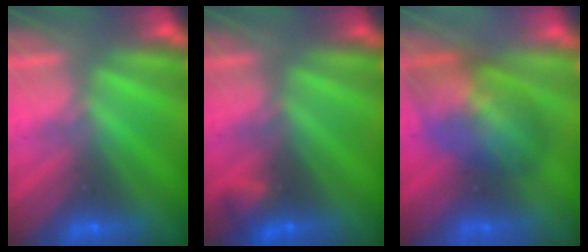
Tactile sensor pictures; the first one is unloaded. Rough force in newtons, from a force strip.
{"total": 2.2}
{"total": 6.4}